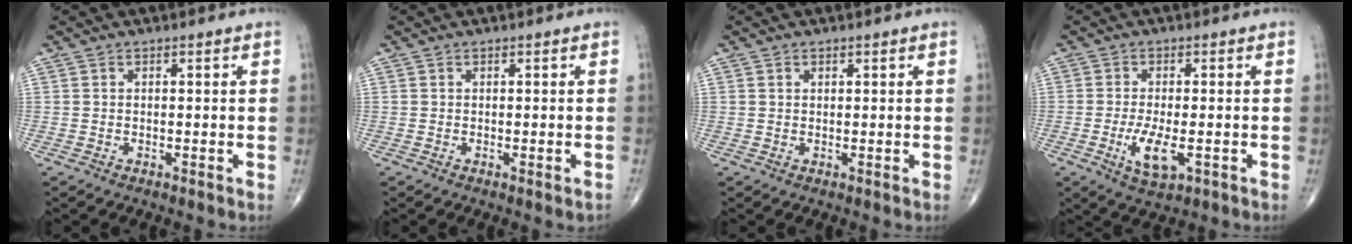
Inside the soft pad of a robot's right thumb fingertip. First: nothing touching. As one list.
[{"total": 1.0, "force": [-0.4, 0.2, 0.8], "torque": [-0.010, -0.004, -0.004]}, {"total": 0.6, "force": [0.4, 0.5, 0.2], "torque": [0.001, -0.003, 0.006]}, {"total": 6.3, "force": [-1.9, 2.5, 5.5], "torque": [-0.104, -0.011, -0.028]}]